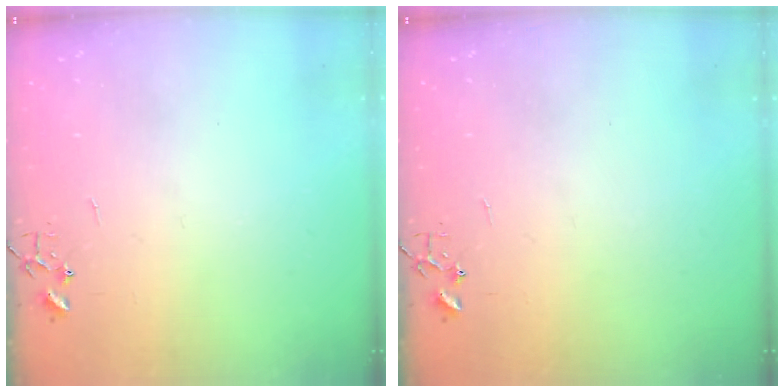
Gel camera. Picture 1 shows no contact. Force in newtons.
{"total": 0.0}